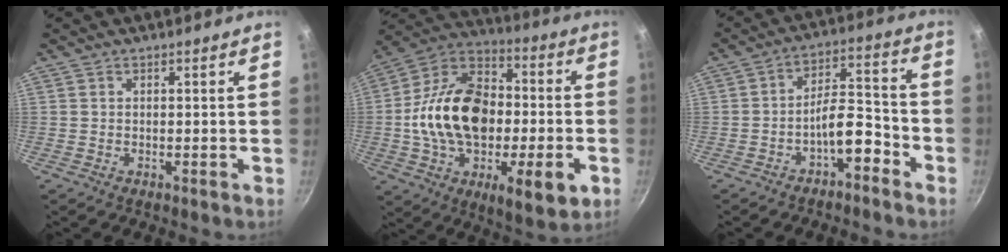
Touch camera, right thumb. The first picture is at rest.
{"total": 28.3, "force": [-2.6, 16.2, 23.0], "torque": [-0.373, 0.023, -0.053]}
{"total": 8.0, "force": [-4.5, 3.3, 5.7], "torque": [-0.072, 0.062, -0.069]}